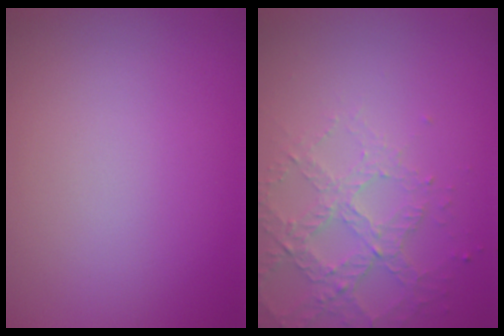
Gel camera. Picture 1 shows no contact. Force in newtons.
{"total": 4.1, "press": 3.0, "slide": 2.9}